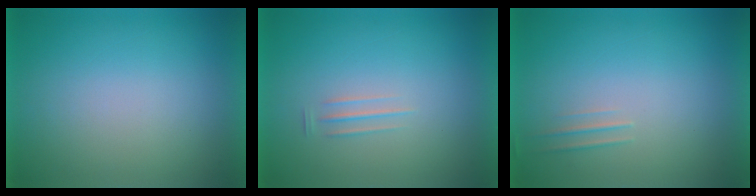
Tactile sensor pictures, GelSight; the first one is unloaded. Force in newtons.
{"total": 1.6}
{"total": 1.7}